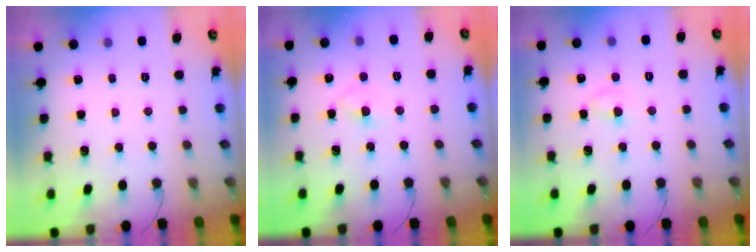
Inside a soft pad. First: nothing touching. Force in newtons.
{"total": 2.5, "press": 2.2, "slide": 1.1}
{"total": 1.9, "press": 1.7, "slide": 0.8}